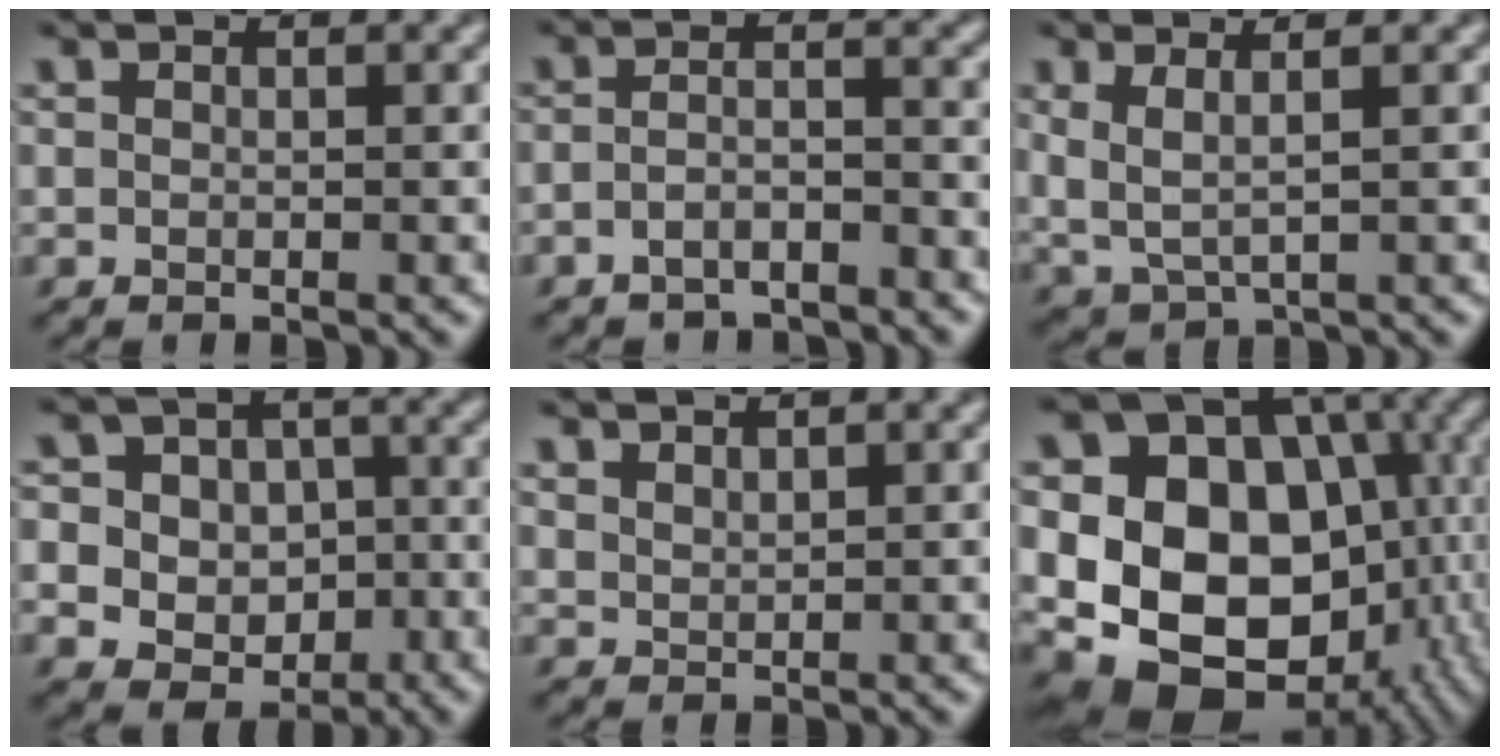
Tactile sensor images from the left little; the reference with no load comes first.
{"total": 2.6, "force": [-2.0, 0.7, 1.4], "torque": [-0.029, 0.005, -0.044]}
{"total": 2.7, "force": [0.9, 0.7, 2.5], "torque": [-0.064, -0.005, 0.016]}
{"total": 9.5, "force": [-0.7, 8.8, 3.4], "torque": [-0.081, 0.039, -0.037]}
{"total": 1.1, "force": [1.0, 0.4, 0.4], "torque": [-0.015, 0.002, 0.021]}
{"total": 18.0, "force": [-2.7, 14.0, 11.0], "torque": [-0.185, -0.003, -0.029]}